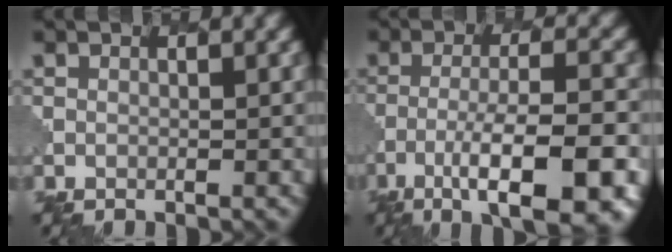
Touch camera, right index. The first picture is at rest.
{"total": 10.5, "force": [-5.4, 2.7, 8.6], "torque": [-0.142, -0.002, -0.080]}